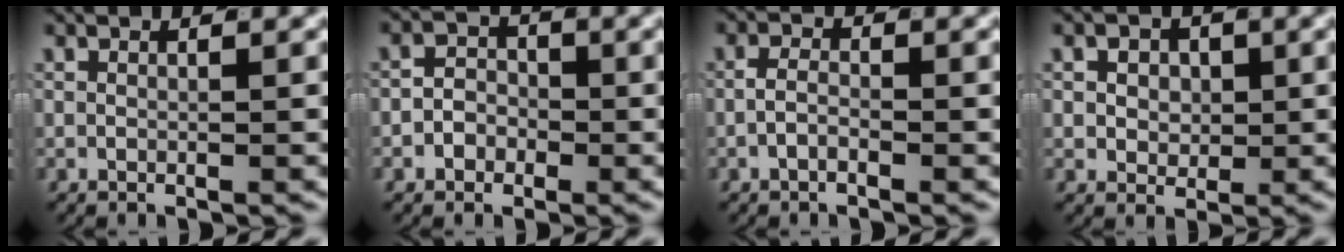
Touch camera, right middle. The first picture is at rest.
{"total": 2.4, "force": [-1.1, 2.0, 0.8], "torque": [0.000, -0.003, -0.024]}
{"total": 1.4, "force": [-0.8, 0.5, 1.0], "torque": [-0.015, -0.001, -0.016]}
{"total": 2.9, "force": [0.1, 2.5, 1.6], "torque": [-0.023, -0.015, 0.008]}